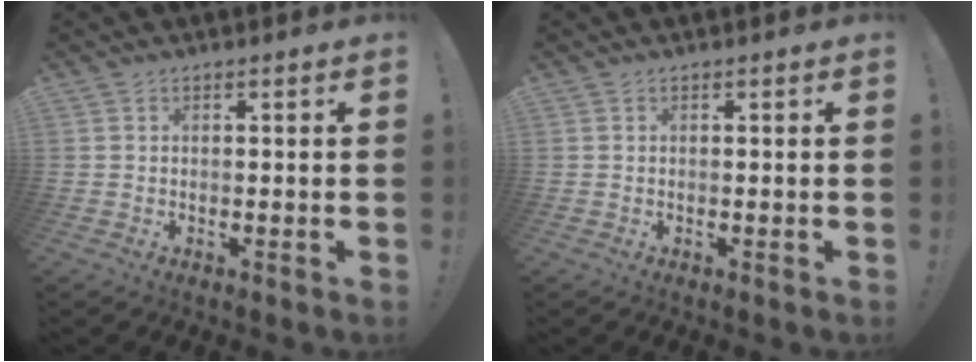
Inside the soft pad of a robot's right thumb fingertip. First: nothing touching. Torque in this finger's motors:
{"motor_torque": [0.00, 0.00, 0.00, 0.00, 0.00]}